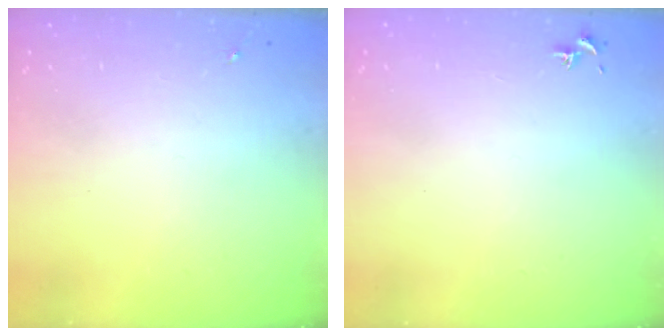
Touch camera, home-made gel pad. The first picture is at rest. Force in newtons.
{"total": 0.7, "press": 0.6, "slide": 0.5}